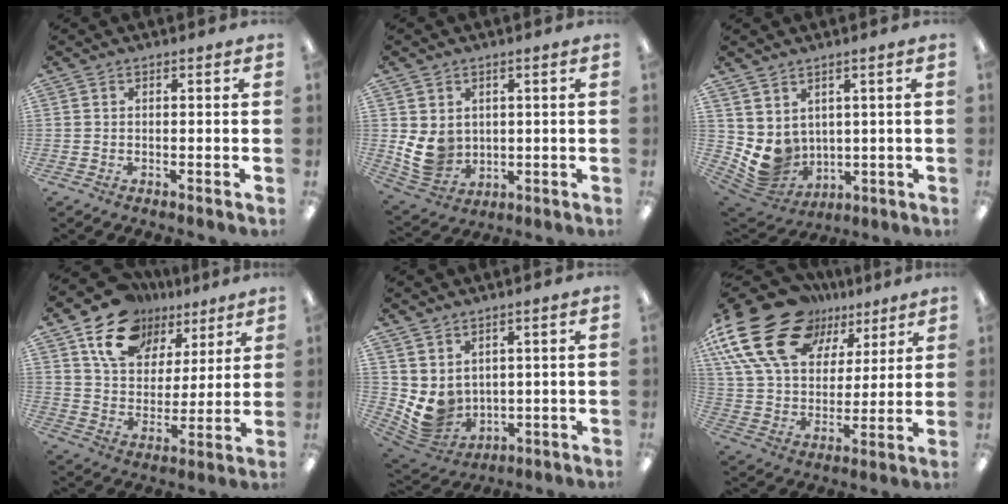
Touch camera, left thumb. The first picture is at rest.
{"total": 8.7, "force": [1.4, 7.6, 4.0], "torque": [-0.096, -0.012, 0.030]}
{"total": 7.2, "force": [2.3, 6.5, 2.1], "torque": [-0.065, -0.034, 0.055]}
{"total": 15.3, "force": [9.8, 10.1, 5.9], "torque": [-0.103, -0.050, 0.185]}
{"total": 6.6, "force": [2.6, 5.6, 2.1], "torque": [-0.068, -0.032, 0.059]}
{"total": 23.1, "force": [13.1, 14.1, 12.6], "torque": [-0.257, -0.064, 0.238]}